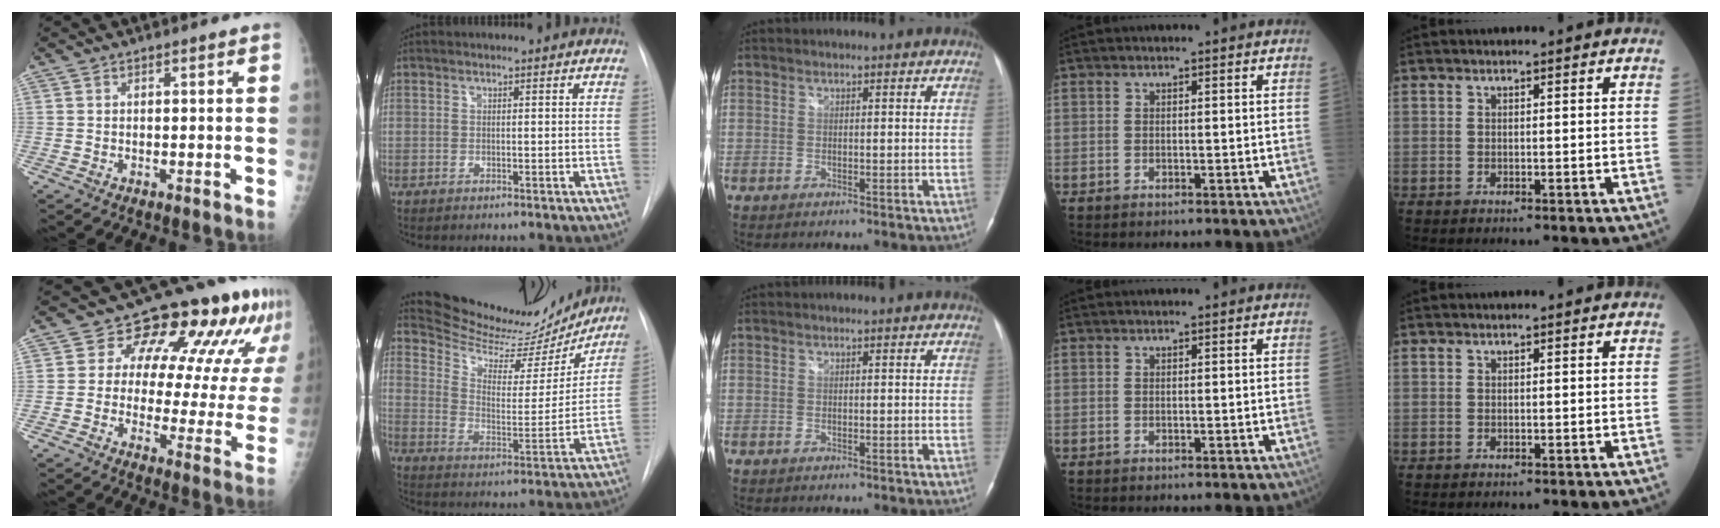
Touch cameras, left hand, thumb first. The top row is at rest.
{"thumb": {"total": 18.1, "force": [10.0, 9.5, 11.8], "torque": [-0.100, -0.030, 0.110]}, "index": {"total": 17.5, "force": [16.8, 3.7, 3.0], "torque": [-0.050, -0.037, 0.239]}}